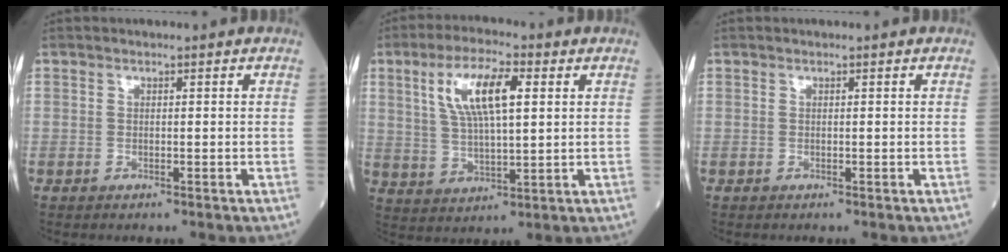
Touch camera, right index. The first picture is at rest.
{"total": 10.4, "force": [3.4, 2.8, 9.4], "torque": [-0.187, 0.012, 0.067]}
{"total": 0.0}